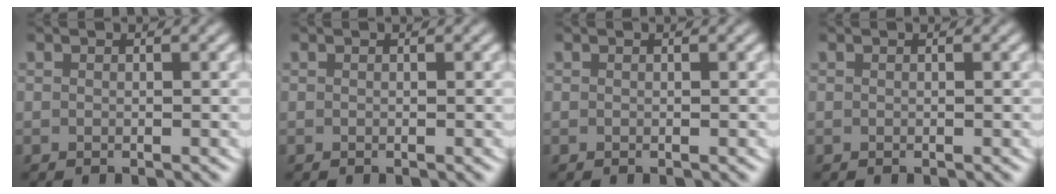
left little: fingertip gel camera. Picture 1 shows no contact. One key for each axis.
{"total": 0.0}
{"total": 0.0}
{"total": 0.0}